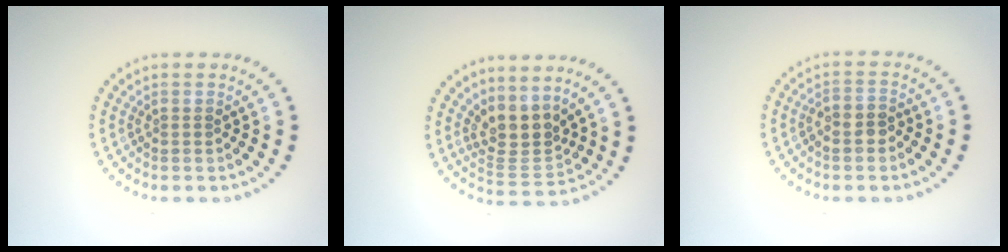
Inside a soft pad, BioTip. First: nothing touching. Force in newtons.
{"total": 3.4, "press": 2.5, "slide": 2.3}
{"total": 1.7, "press": 1.5, "slide": 0.8}